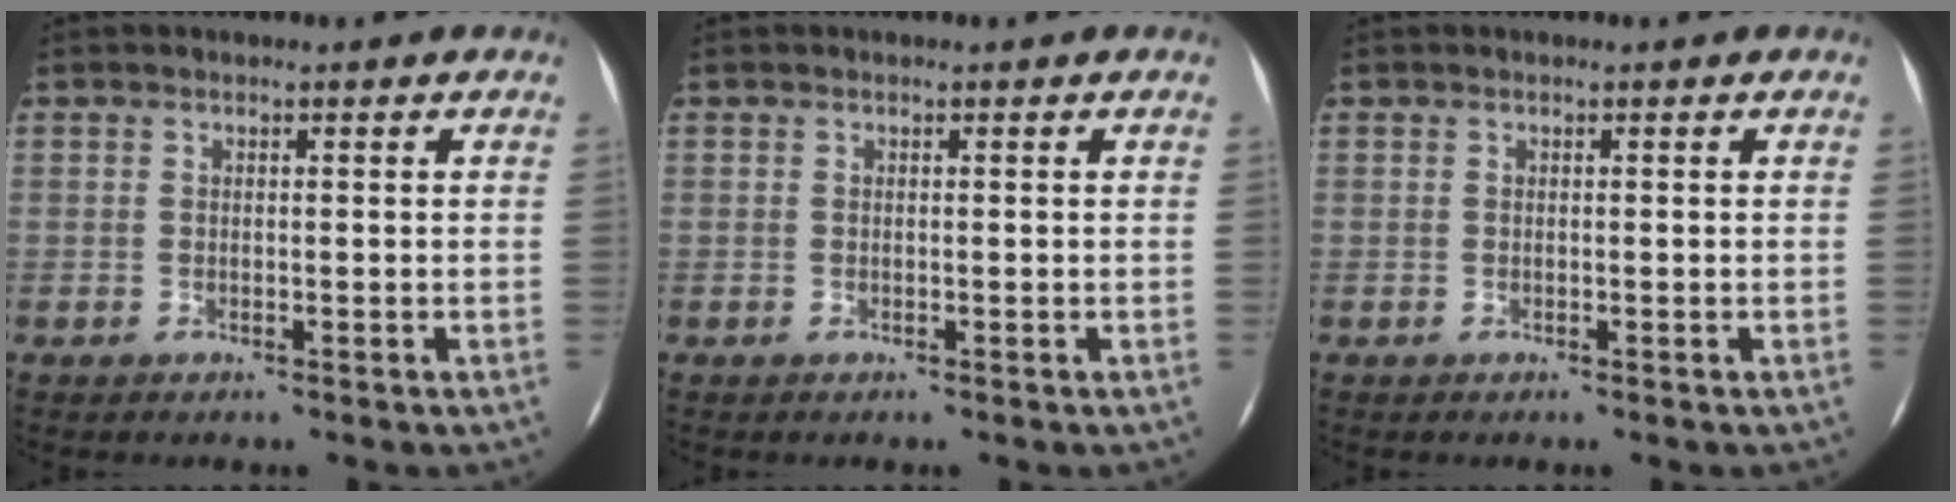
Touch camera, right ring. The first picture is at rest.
{"total": 0.0}
{"total": 0.0}